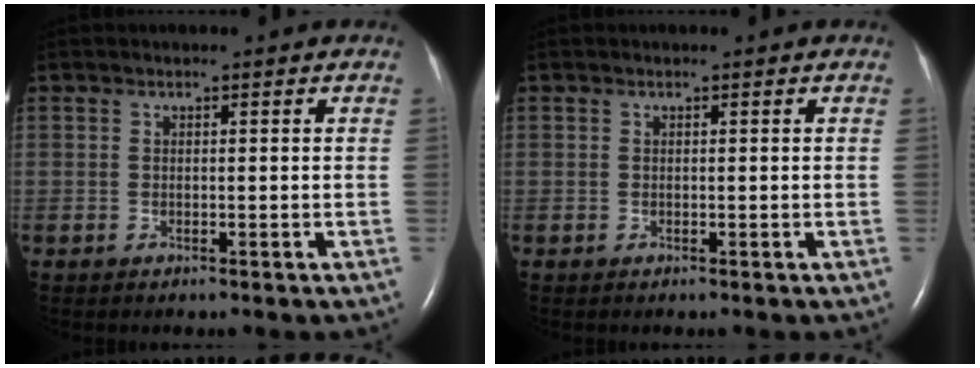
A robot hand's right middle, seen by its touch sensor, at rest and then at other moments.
{"total": 0.0}